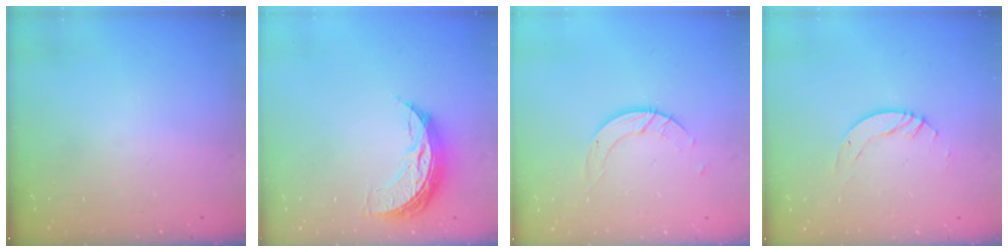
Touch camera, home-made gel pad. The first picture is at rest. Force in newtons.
{"total": 8.6, "press": 8.5, "slide": 0.5}
{"total": 5.1, "press": 5.1, "slide": 0.2}
{"total": 4.0, "press": 4.0, "slide": 0.3}